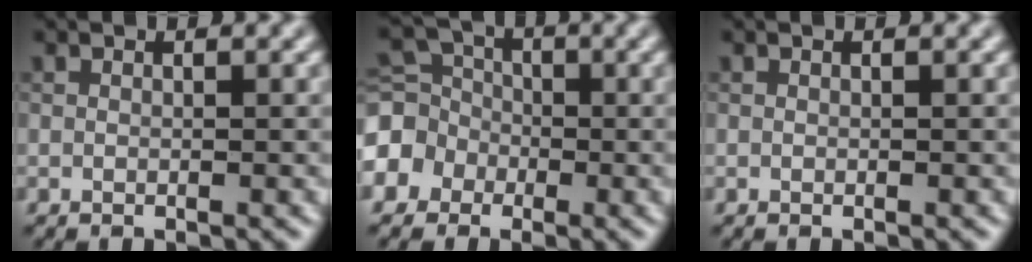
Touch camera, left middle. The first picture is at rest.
{"total": 5.0, "force": [-1.5, 4.5, 1.7], "torque": [-0.019, 0.015, -0.051]}
{"total": 0.0}